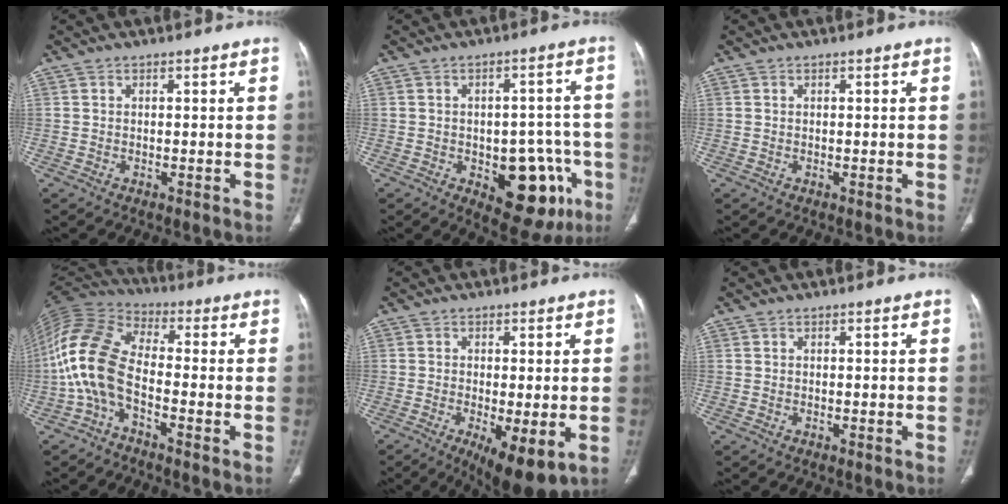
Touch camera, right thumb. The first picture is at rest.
{"total": 14.8, "force": [-5.4, 8.1, 11.1], "torque": [-0.091, 0.029, -0.057]}
{"total": 0.0}
{"total": 13.0, "force": [-3.3, 6.3, 10.9], "torque": [-0.238, 0.049, -0.081]}
{"total": 9.8, "force": [-3.2, 3.2, 8.7], "torque": [-0.135, -0.018, -0.044]}
{"total": 0.0}